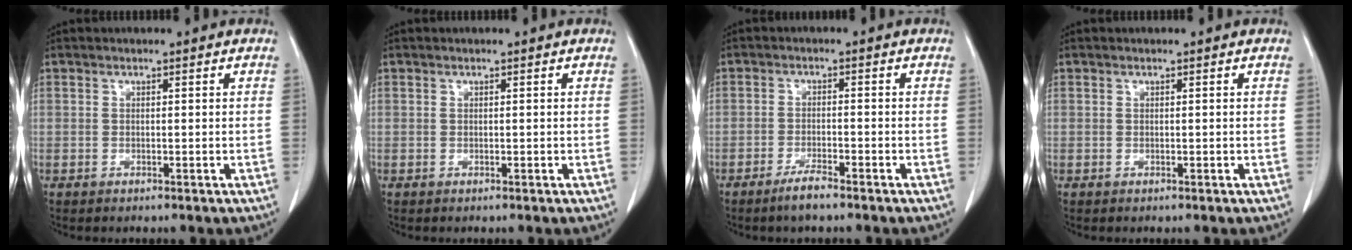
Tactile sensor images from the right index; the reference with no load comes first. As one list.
[{"total": 0.0}, {"total": 3.3, "force": [-2.5, 0.2, 2.1], "torque": [-0.042, -0.003, -0.048]}, {"total": 0.0}]